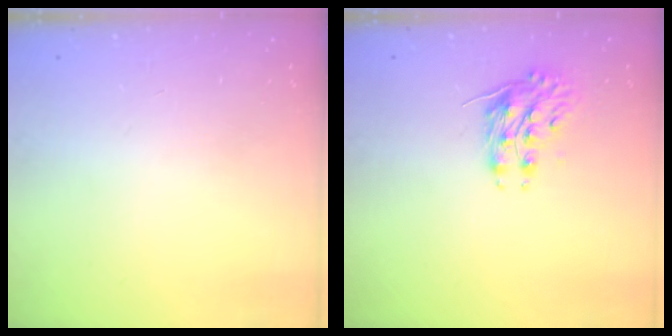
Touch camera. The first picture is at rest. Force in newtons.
{"total": 8.2, "press": 8.2, "slide": 0.3}